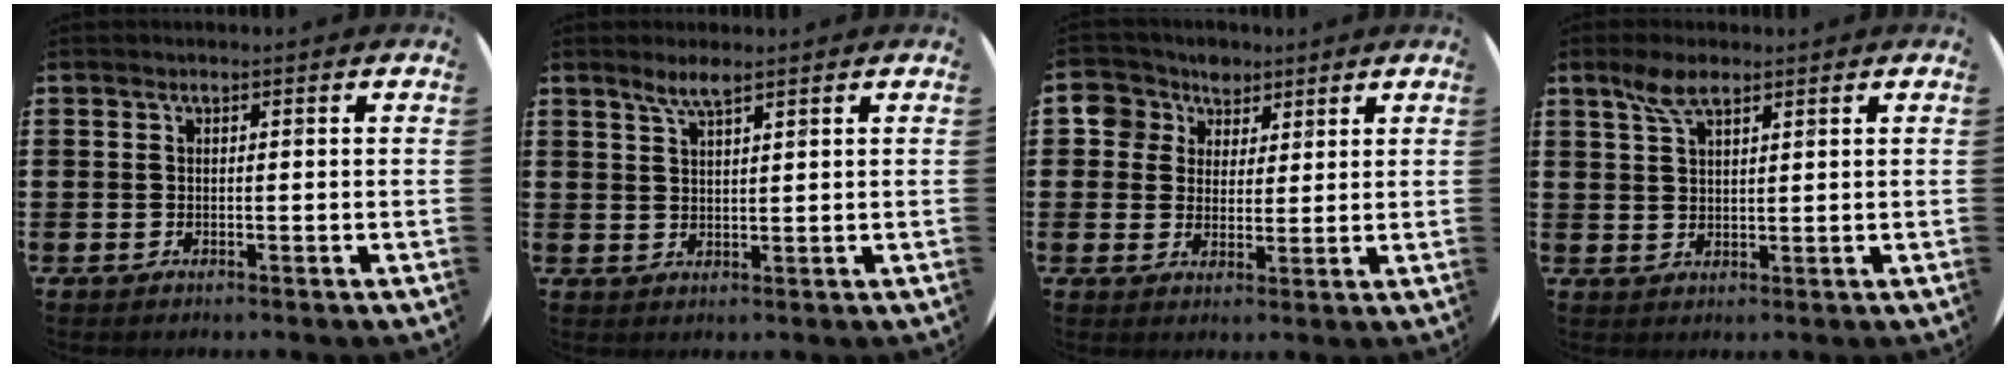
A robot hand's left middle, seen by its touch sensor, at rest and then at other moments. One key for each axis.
{"total": 3.1, "fx": 2.4, "fy": 0.4, "fz": 1.8, "tx": -0.039, "ty": 0.005, "tz": 0.043}
{"total": 5.0, "fx": 3.0, "fy": 4.0, "fz": 0.3, "tx": -0.031, "ty": 0.012, "tz": 0.055}
{"total": 4.7, "fx": 3.1, "fy": 1.7, "fz": 3.1, "tx": -0.069, "ty": 0.007, "tz": 0.055}